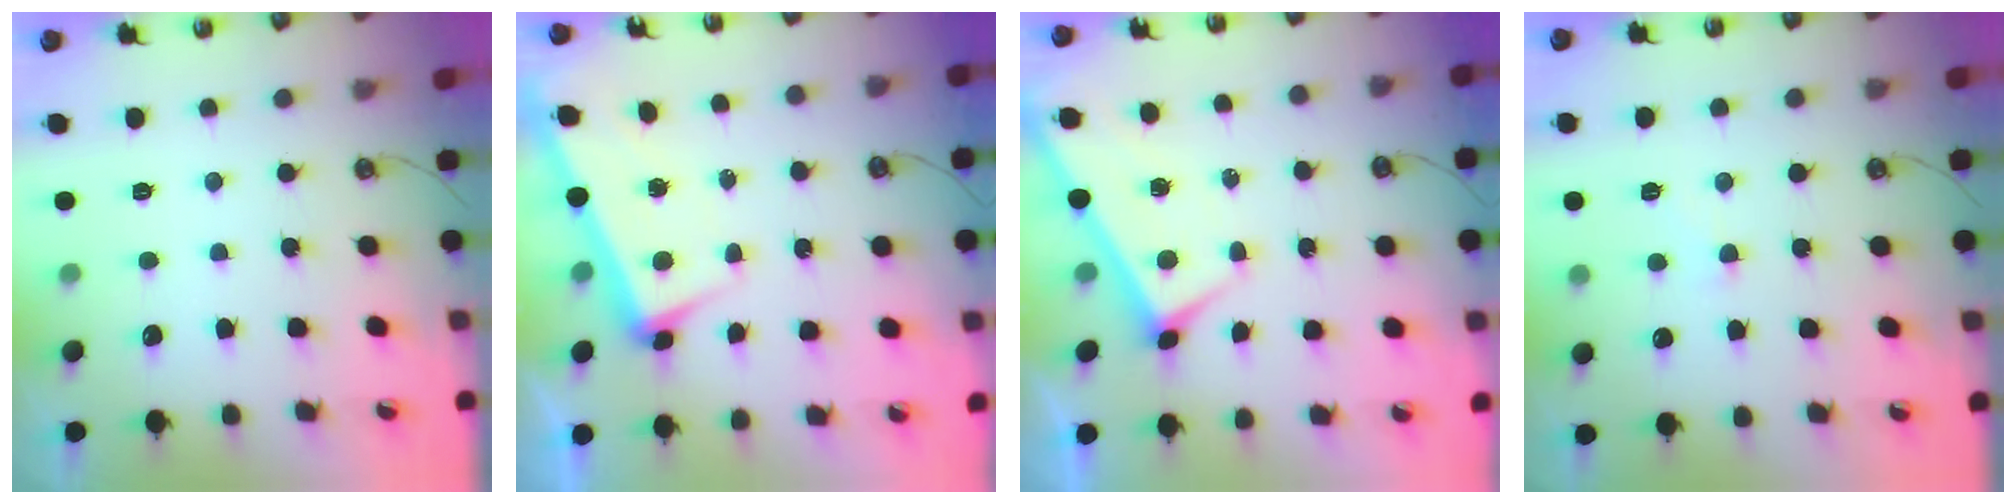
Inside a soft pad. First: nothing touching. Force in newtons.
{"total": 1.9, "press": 1.6, "slide": 1.1}
{"total": 1.8, "press": 1.8, "slide": 0.1}
{"total": 3.4, "press": 3.4, "slide": 0.4}